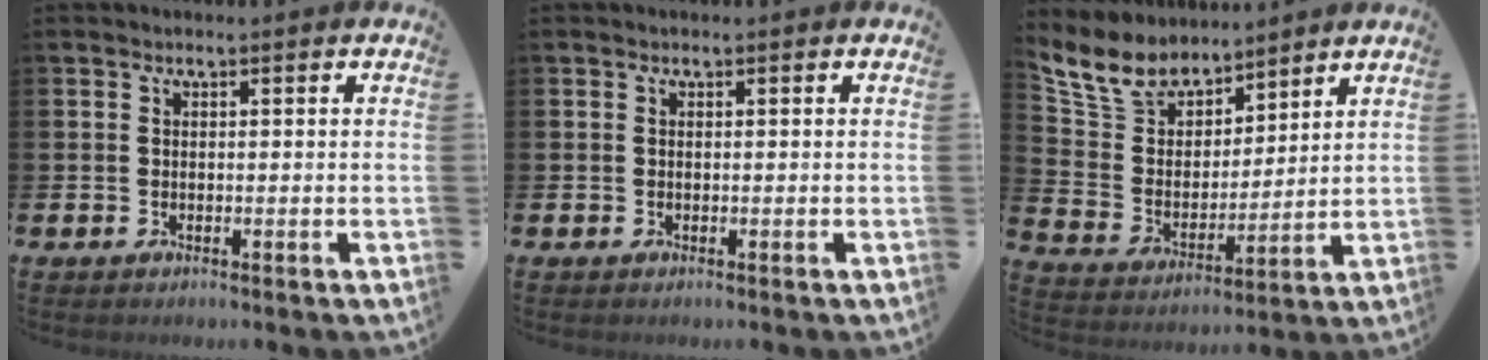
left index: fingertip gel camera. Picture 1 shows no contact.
{"total": 0.0}
{"total": 9.2, "force": [8.3, 3.8, 1.4], "torque": [-0.082, -0.050, 0.156]}